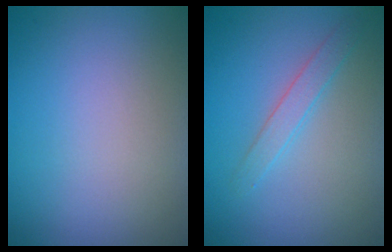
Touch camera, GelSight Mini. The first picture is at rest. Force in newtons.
{"total": 1.6, "press": 1.6, "slide": 0.0}